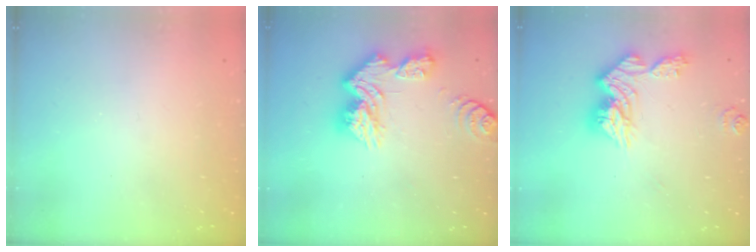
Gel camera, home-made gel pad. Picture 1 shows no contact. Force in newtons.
{"total": 13.2, "press": 13.2, "slide": 1.2}
{"total": 13.4, "press": 13.3, "slide": 1.2}